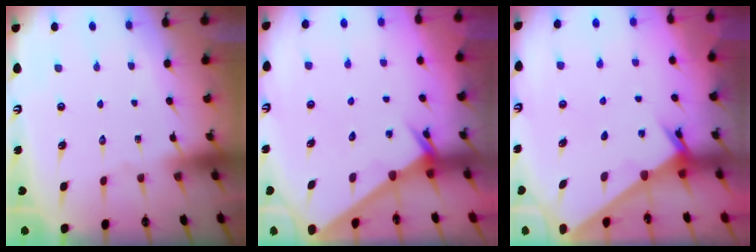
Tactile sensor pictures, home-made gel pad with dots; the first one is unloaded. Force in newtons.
{"total": 2.6, "press": 2.6, "slide": 0.0}
{"total": 2.2, "press": 2.2, "slide": 0.2}